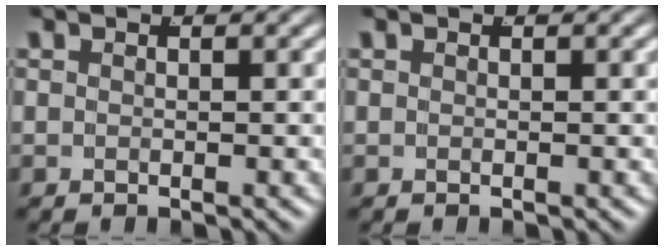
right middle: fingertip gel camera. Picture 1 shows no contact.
{"total": 0.0}